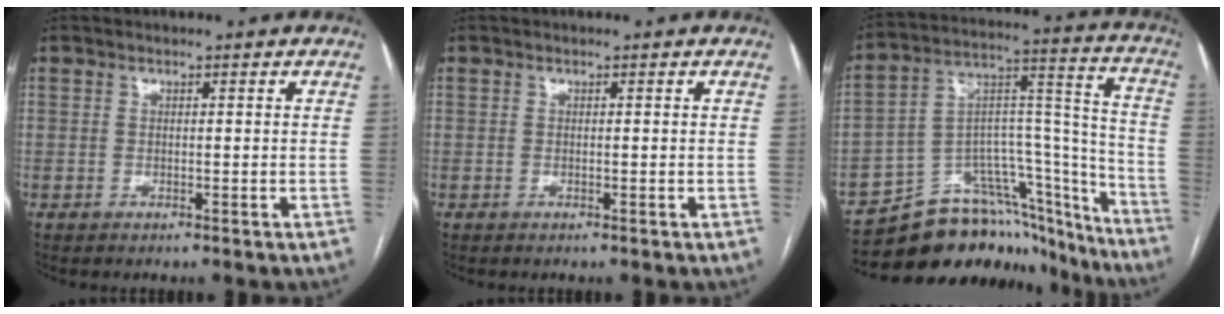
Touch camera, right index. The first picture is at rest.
{"total": 0.0}
{"total": 23.1, "force": [-19.4, 9.6, 8.2], "torque": [-0.083, 0.068, -0.285]}